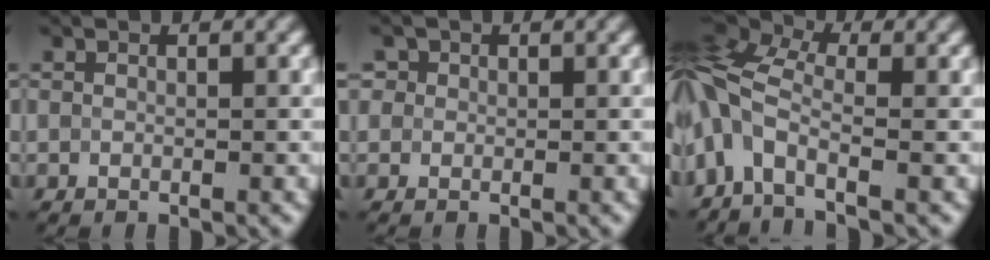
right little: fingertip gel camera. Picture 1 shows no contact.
{"total": 1.5, "force": [0.6, 1.4, 0.3], "torque": [0.000, 0.006, -0.002]}
{"total": 7.1, "force": [-1.6, 3.8, 5.7], "torque": [-0.132, 0.011, -0.054]}